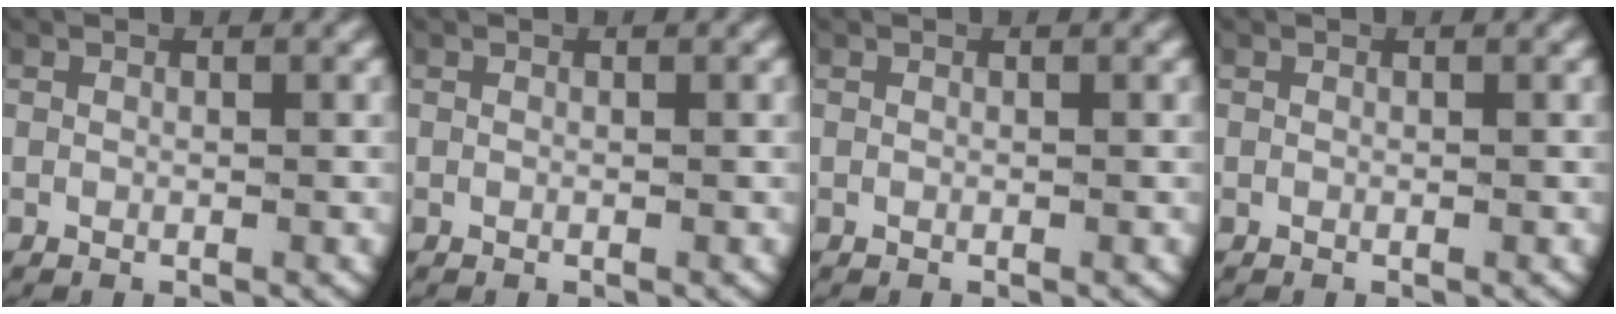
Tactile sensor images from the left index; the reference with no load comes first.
{"total": 0.0}
{"total": 0.0}
{"total": 0.0}